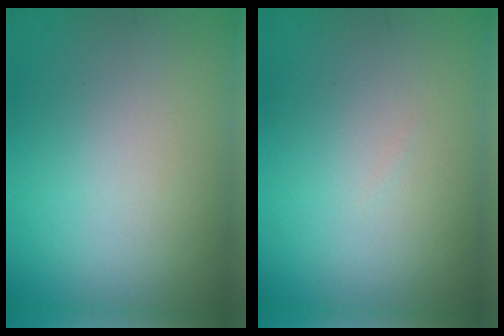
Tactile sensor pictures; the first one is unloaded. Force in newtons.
{"total": 0.0}